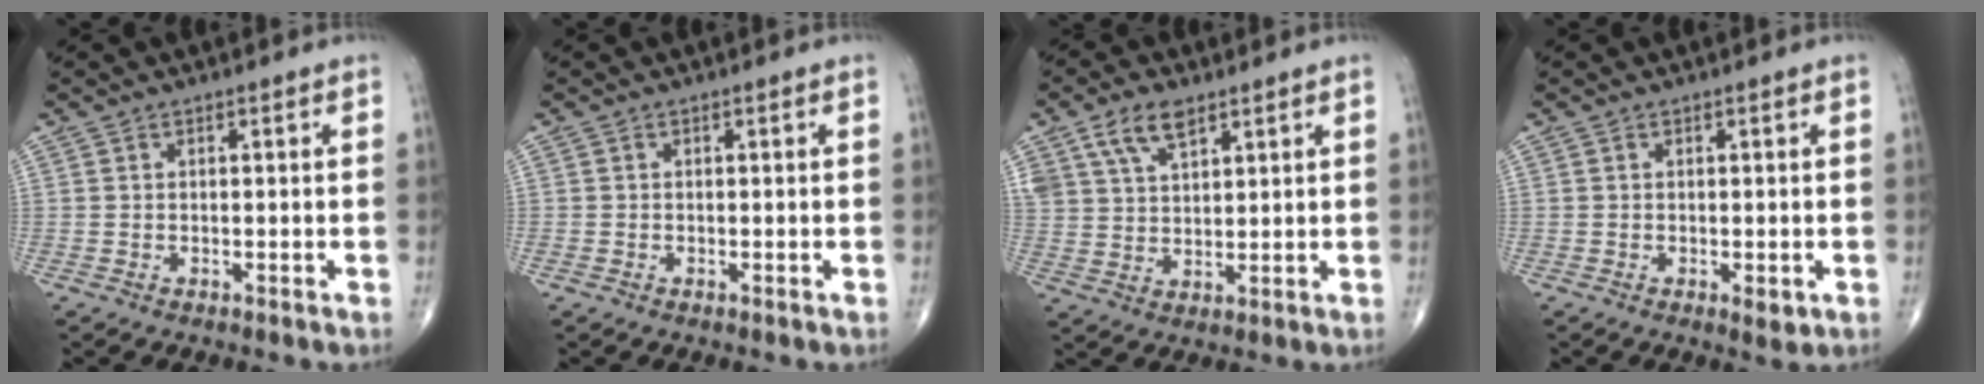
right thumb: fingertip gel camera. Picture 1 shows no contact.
{"total": 0.0}
{"total": 8.0, "force": [4.7, 4.1, 4.9], "torque": [-0.084, -0.014, 0.094]}
{"total": 2.0, "force": [-0.6, 0.8, 1.7], "torque": [-0.017, -0.004, -0.006]}